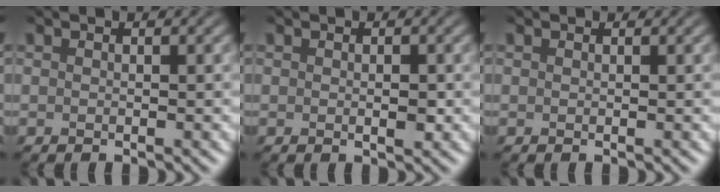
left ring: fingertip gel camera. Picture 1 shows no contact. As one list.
[{"total": 0.9, "force": [-0.1, 0.4, 0.8], "torque": [-0.015, -0.002, -0.001]}, {"total": 0.0}]